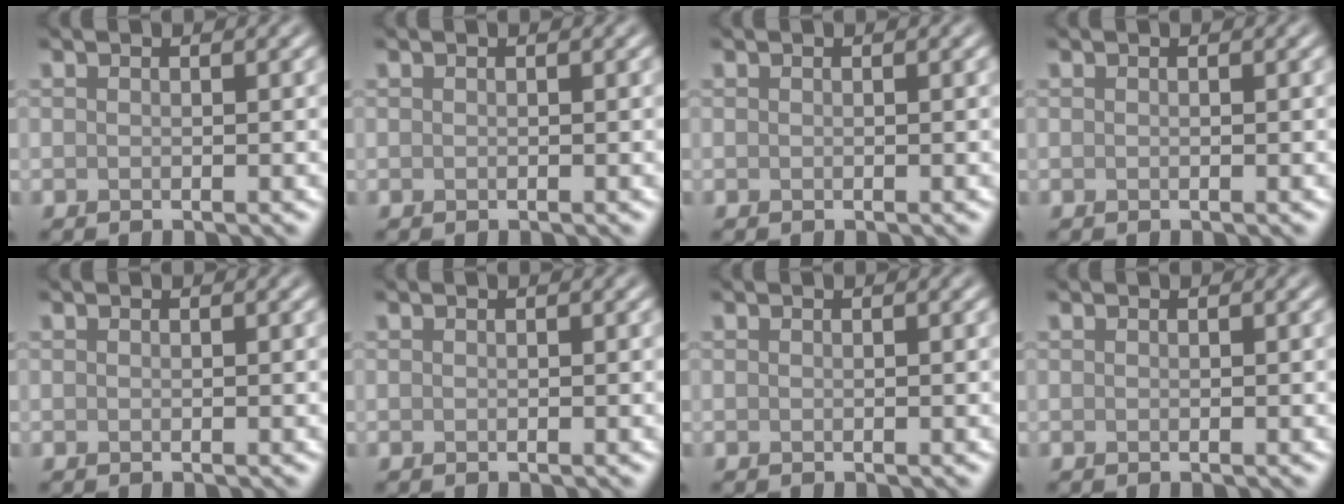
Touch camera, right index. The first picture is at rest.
{"total": 0.0}
{"total": 0.0}
{"total": 0.0}
{"total": 0.0}
{"total": 0.0}
{"total": 0.0}
{"total": 0.0}